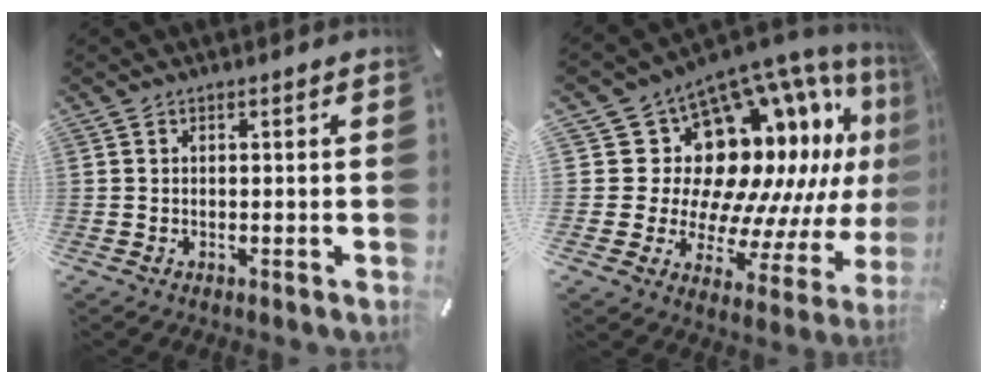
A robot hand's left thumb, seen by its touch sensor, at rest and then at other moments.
{"total": 18.4, "force": [7.6, 12.7, 10.9], "torque": [-0.143, -0.119, 0.160]}